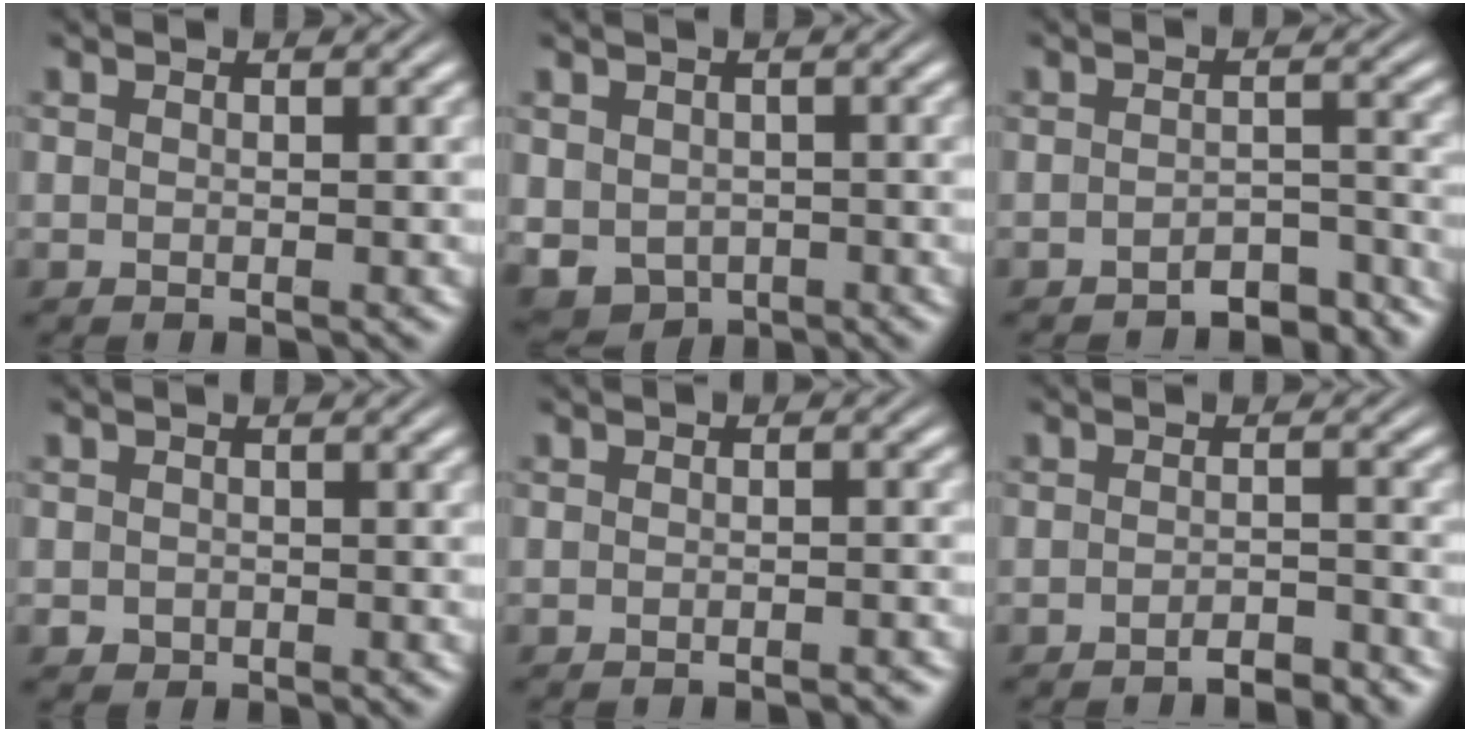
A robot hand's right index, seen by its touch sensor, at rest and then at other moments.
{"total": 7.8, "force": [-3.1, 6.5, 2.9], "torque": [-0.074, -0.050, -0.029]}
{"total": 4.3, "force": [-4.0, 1.0, 1.0], "torque": [-0.002, -0.008, -0.064]}
{"total": 2.1, "force": [-0.9, 1.8, 0.4], "torque": [-0.016, -0.021, -0.005]}
{"total": 1.2, "force": [-1.2, 0.1, 0.4], "torque": [-0.011, -0.001, -0.017]}
{"total": 2.8, "force": [-2.7, 0.2, 0.6], "torque": [-0.001, -0.003, -0.048]}